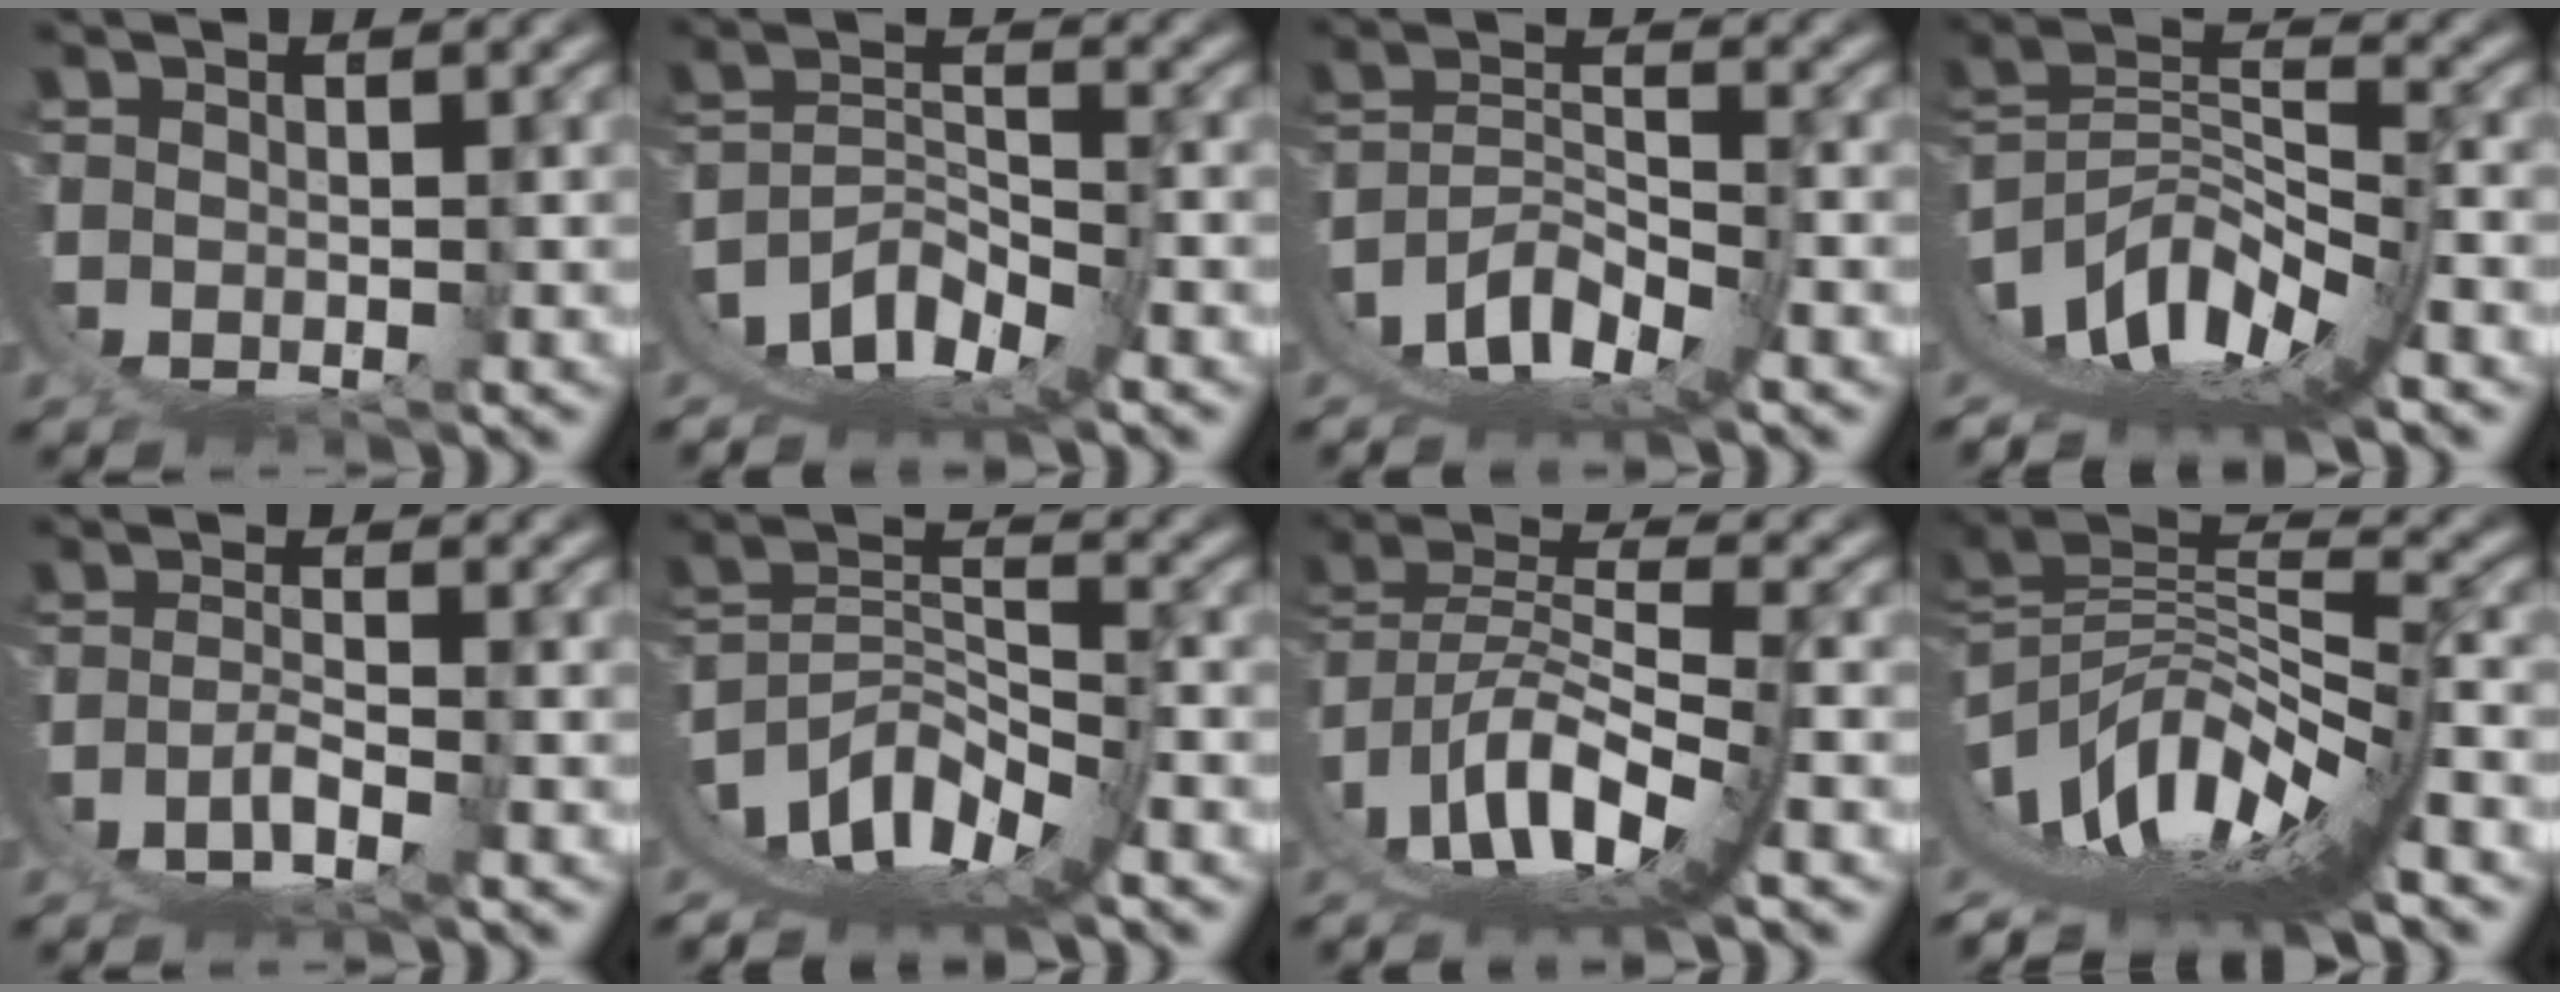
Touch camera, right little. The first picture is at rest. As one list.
[{"total": 11.8, "force": [-0.7, 9.0, 7.7], "torque": [-0.175, -0.039, 0.002]}, {"total": 11.3, "force": [-0.4, 8.7, 7.2], "torque": [-0.177, -0.041, 0.005]}, {"total": 14.0, "force": [0.2, 9.0, 10.7], "torque": [-0.189, -0.027, 0.016]}, {"total": 6.7, "force": [-1.3, 5.3, 3.8], "torque": [-0.097, -0.026, -0.018]}, {"total": 12.5, "force": [0.5, 8.4, 9.3], "torque": [-0.185, -0.035, 0.025]}, {"total": 12.2, "force": [0.9, 8.3, 8.9], "torque": [-0.175, -0.009, 0.014]}, {"total": 15.1, "force": [0.3, 8.6, 12.3], "torque": [-0.191, -0.018, 0.019]}]